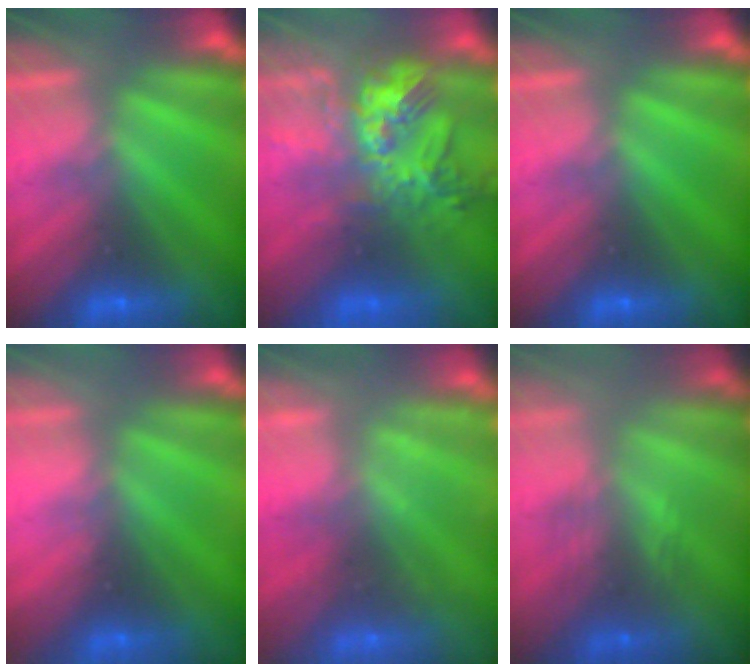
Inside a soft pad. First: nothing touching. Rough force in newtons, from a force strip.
{"total": 8.0}
{"total": 0.0}
{"total": 2.3}
{"total": 2.3}
{"total": 3.5}